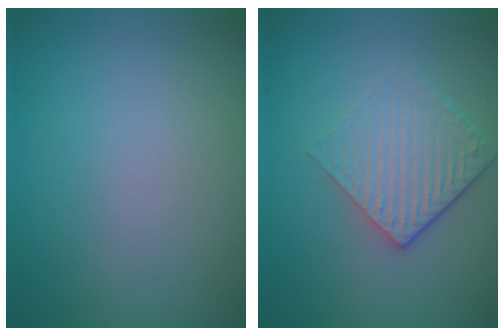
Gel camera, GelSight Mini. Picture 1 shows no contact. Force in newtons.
{"total": 3.8, "press": 2.8, "slide": 2.6}